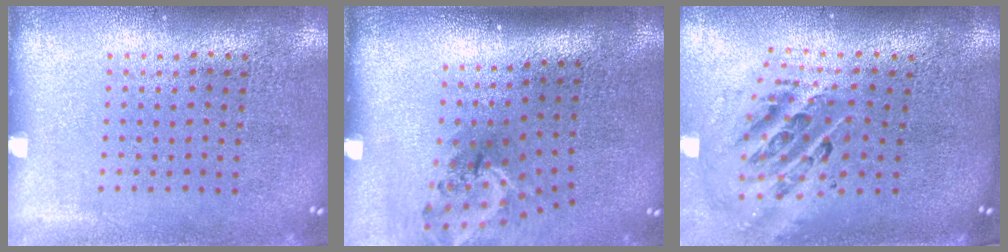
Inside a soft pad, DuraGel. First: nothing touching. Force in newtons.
{"total": 1.9, "press": 1.3, "slide": 1.4}
{"total": 1.9, "press": 1.5, "slide": 1.2}